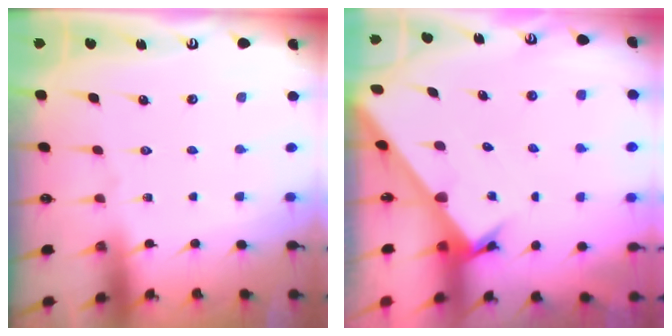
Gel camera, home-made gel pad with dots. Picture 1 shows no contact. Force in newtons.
{"total": 2.5, "press": 2.5, "slide": 0.2}